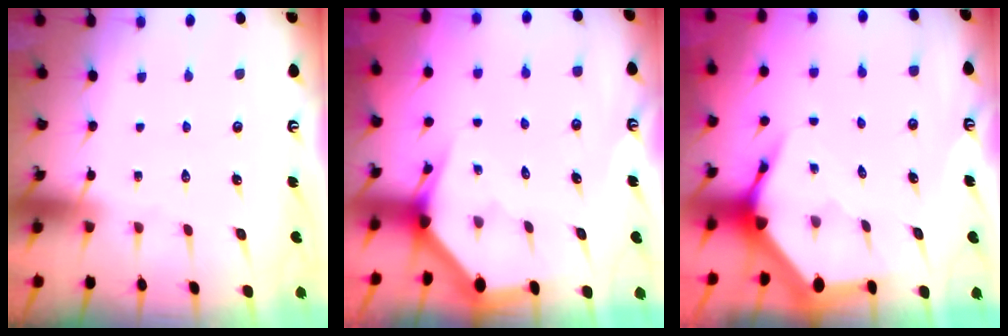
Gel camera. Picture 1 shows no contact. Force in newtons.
{"total": 2.8, "press": 2.8, "slide": 0.0}
{"total": 5.1, "press": 5.1, "slide": 0.6}